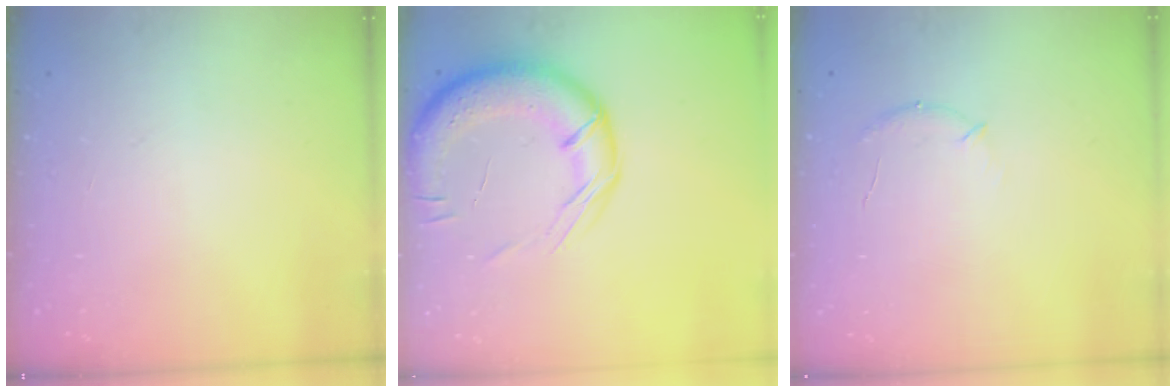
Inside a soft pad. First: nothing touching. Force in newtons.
{"total": 18.4, "press": 18.0, "slide": 3.7}
{"total": 6.9, "press": 6.7, "slide": 1.8}